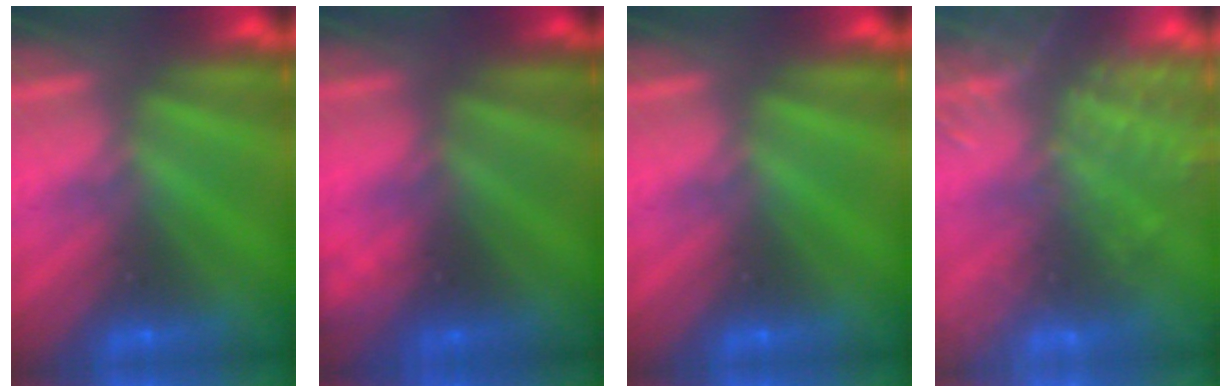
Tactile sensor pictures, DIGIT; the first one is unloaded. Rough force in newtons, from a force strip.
{"total": 1.9}
{"total": 0.0}
{"total": 8.2}